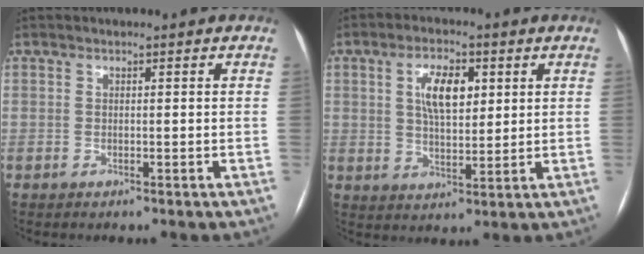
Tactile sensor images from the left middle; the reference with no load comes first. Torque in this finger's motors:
{"motor_torque": [0.29, -0.13, 0.18, 0.04]}